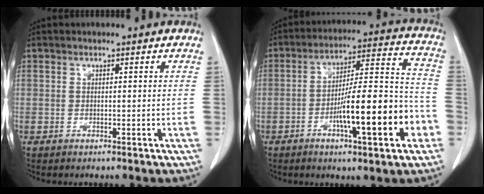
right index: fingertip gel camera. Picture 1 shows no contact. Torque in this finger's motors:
{"motor_torque": [1.60, -0.54, 0.86, 0.21]}